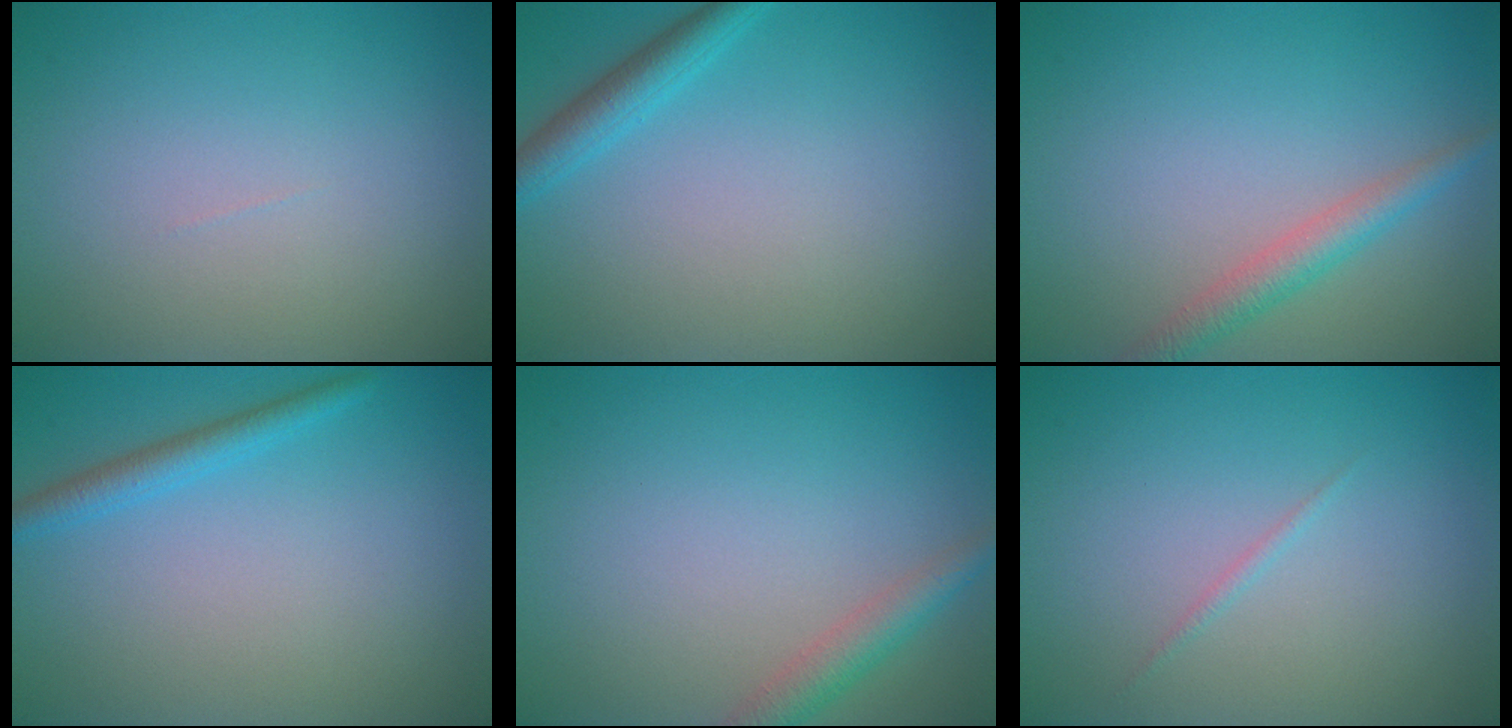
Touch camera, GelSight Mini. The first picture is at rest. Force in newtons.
{"total": 2.5, "press": 2.4, "slide": 0.1}
{"total": 2.5, "press": 2.5, "slide": 0.1}
{"total": 2.1, "press": 2.0, "slide": 0.2}
{"total": 2.4, "press": 2.4, "slide": 0.1}
{"total": 0.5, "press": 0.5, "slide": 0.0}